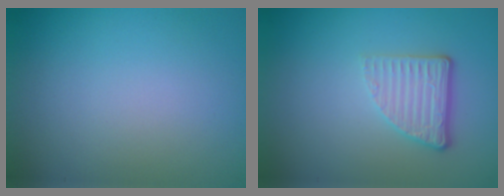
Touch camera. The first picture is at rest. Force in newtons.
{"total": 3.0, "press": 2.1, "slide": 2.1}